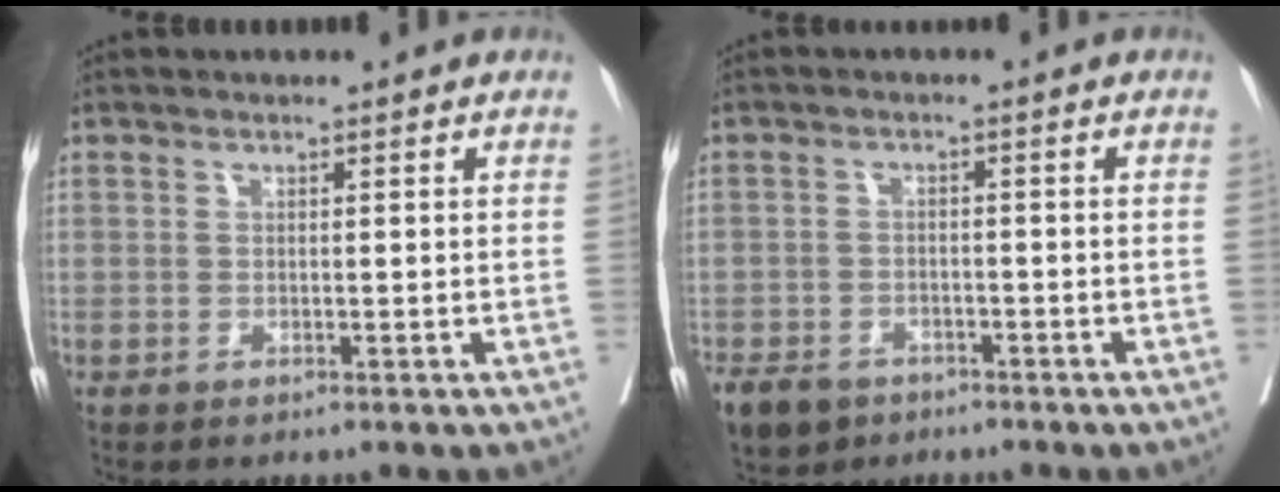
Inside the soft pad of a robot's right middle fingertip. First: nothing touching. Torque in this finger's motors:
{"motor_torque": [1.13, -1.01, 0.37, 0.12]}